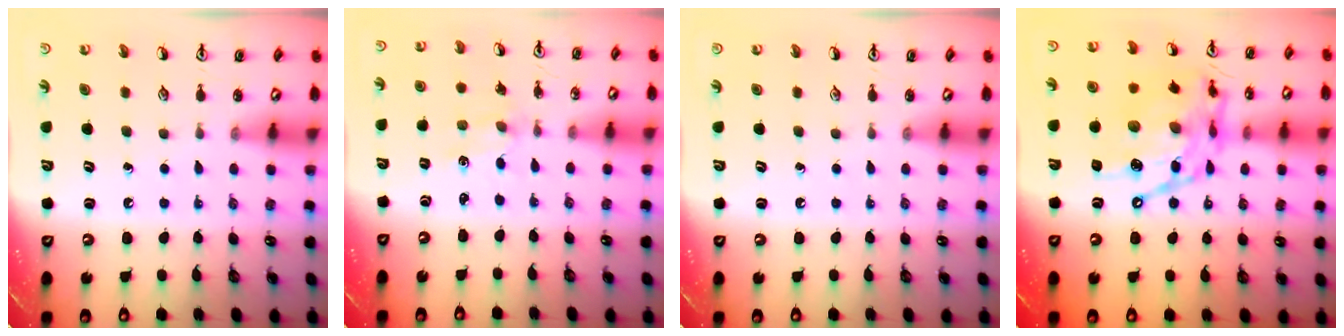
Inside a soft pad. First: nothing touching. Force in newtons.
{"total": 0.0}
{"total": 0.0}
{"total": 19.7, "press": 19.6, "slide": 1.7}